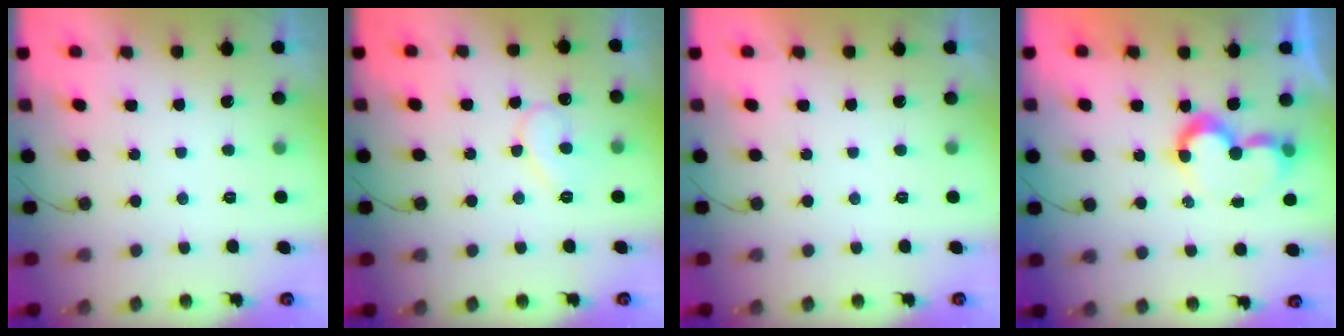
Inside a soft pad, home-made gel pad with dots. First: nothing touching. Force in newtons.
{"total": 8.6, "press": 8.5, "slide": 0.7}
{"total": 1.7, "press": 1.7, "slide": 0.0}
{"total": 8.8, "press": 8.7, "slide": 0.7}